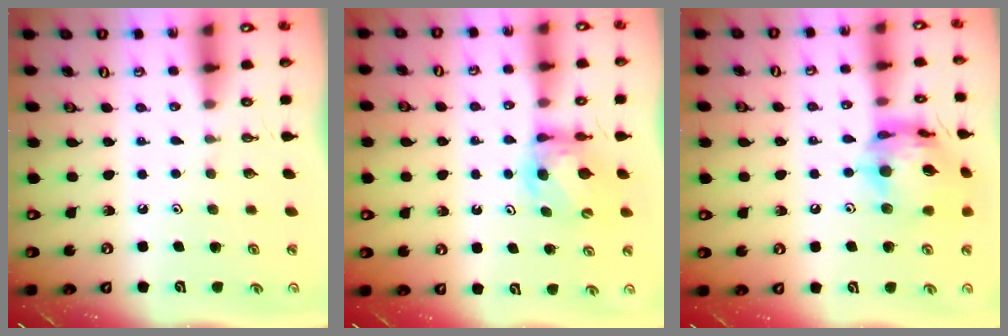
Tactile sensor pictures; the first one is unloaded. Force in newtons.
{"total": 6.3, "press": 6.3, "slide": 0.4}
{"total": 16.5, "press": 16.5, "slide": 1.2}